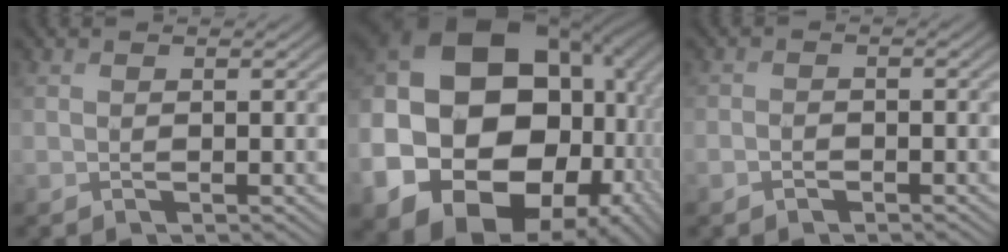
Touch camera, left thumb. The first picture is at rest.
{"total": 23.8, "force": [-4.2, 19.2, 13.4], "torque": [-0.287, -0.042, -0.074]}
{"total": 1.6, "force": [-1.5, 0.2, -0.4], "torque": [0.008, 0.000, -0.022]}